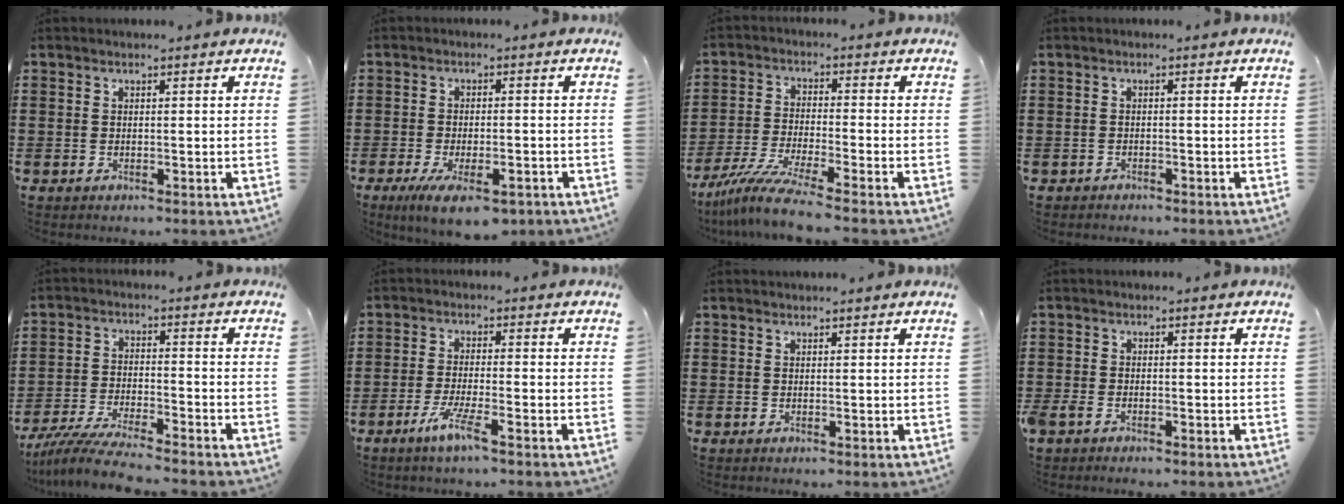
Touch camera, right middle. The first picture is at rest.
{"total": 6.0, "force": [-3.8, 1.9, 4.2], "torque": [-0.079, -0.004, -0.069]}
{"total": 7.3, "force": [-6.1, -0.3, 3.9], "torque": [-0.092, -0.018, -0.121]}
{"total": 0.7, "force": [-0.7, 0.3, -0.1], "torque": [-0.001, 0.000, -0.015]}
{"total": 6.8, "force": [-6.3, 0.1, 2.5], "torque": [-0.061, -0.011, -0.123]}
{"total": 4.8, "force": [-2.9, 0.2, 3.8], "torque": [-0.083, -0.011, -0.055]}
{"total": 0.5, "force": [0.5, 0.1, 0.0], "torque": [0.006, -0.002, 0.008]}
{"total": 1.5, "force": [-1.2, 0.7, 0.7], "torque": [-0.030, -0.005, -0.028]}